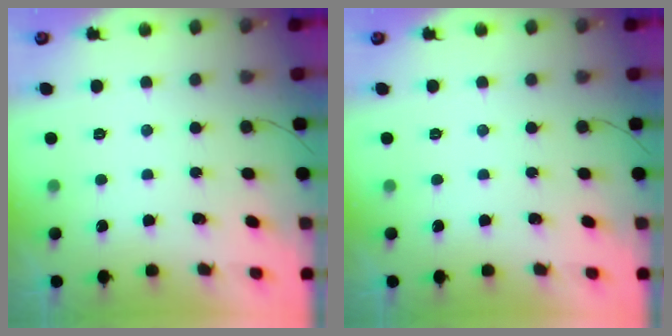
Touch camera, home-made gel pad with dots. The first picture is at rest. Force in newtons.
{"total": 0.0}